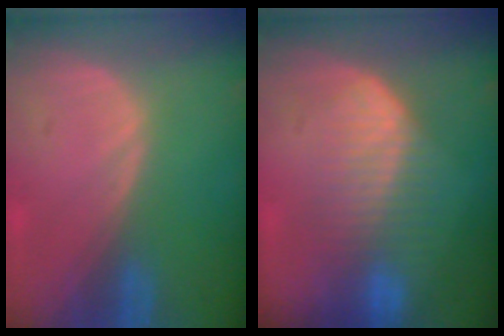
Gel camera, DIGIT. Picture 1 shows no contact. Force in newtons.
{"total": 7.1, "press": 6.9, "slide": 1.6}